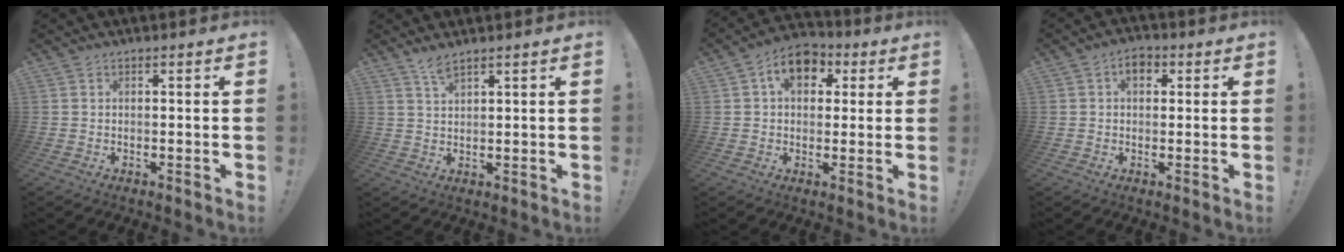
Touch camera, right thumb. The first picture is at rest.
{"total": 3.4, "force": [2.7, 0.5, 2.0], "torque": [-0.044, -0.010, 0.048]}
{"total": 9.6, "force": [3.4, 6.8, 5.8], "torque": [-0.091, 0.002, 0.064]}
{"total": 4.4, "force": [1.3, 2.9, 3.0], "torque": [-0.045, 0.005, 0.021]}